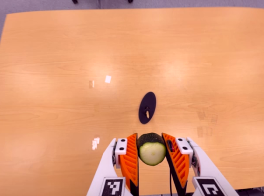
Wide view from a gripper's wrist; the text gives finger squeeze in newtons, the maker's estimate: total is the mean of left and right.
{"total": 9.9, "left": 8.8, "right": 11.0}